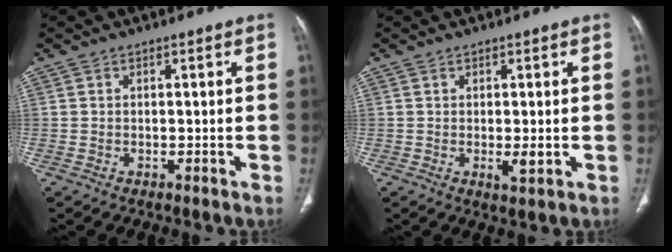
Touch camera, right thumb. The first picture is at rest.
{"total": 2.1, "force": [0.0, 0.5, 2.0], "torque": [-0.031, -0.007, 0.003]}